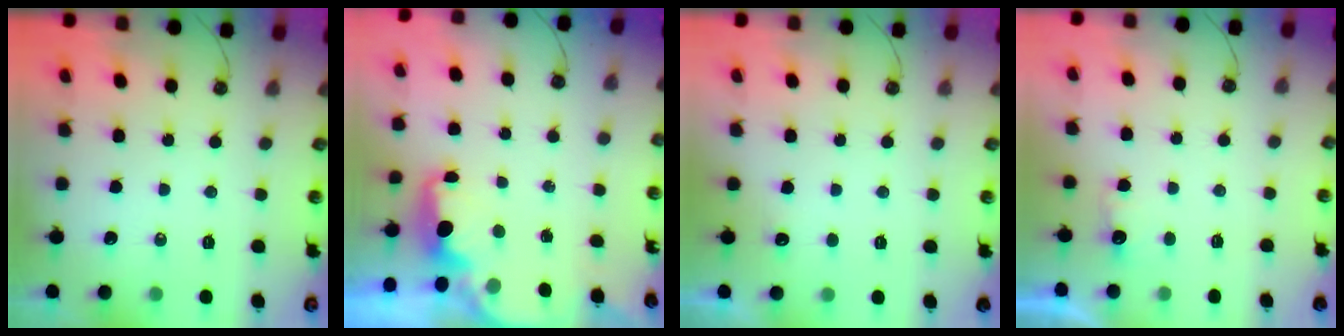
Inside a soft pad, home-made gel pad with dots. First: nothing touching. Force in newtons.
{"total": 2.4, "press": 2.3, "slide": 0.8}
{"total": 2.6, "press": 2.4, "slide": 1.0}
{"total": 2.4, "press": 2.2, "slide": 0.8}